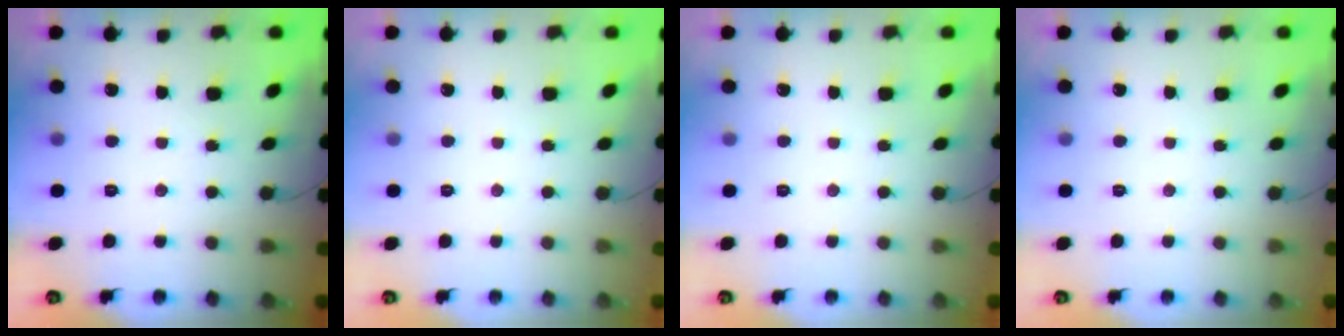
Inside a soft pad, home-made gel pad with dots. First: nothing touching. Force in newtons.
{"total": 0.0}
{"total": 0.0}
{"total": 0.0}